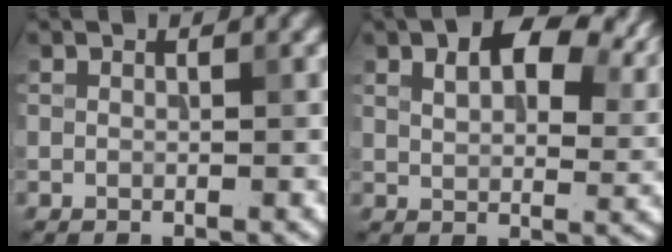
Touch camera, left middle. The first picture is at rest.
{"total": 9.6, "force": [4.7, 4.8, 6.8], "torque": [-0.105, 0.008, 0.080]}